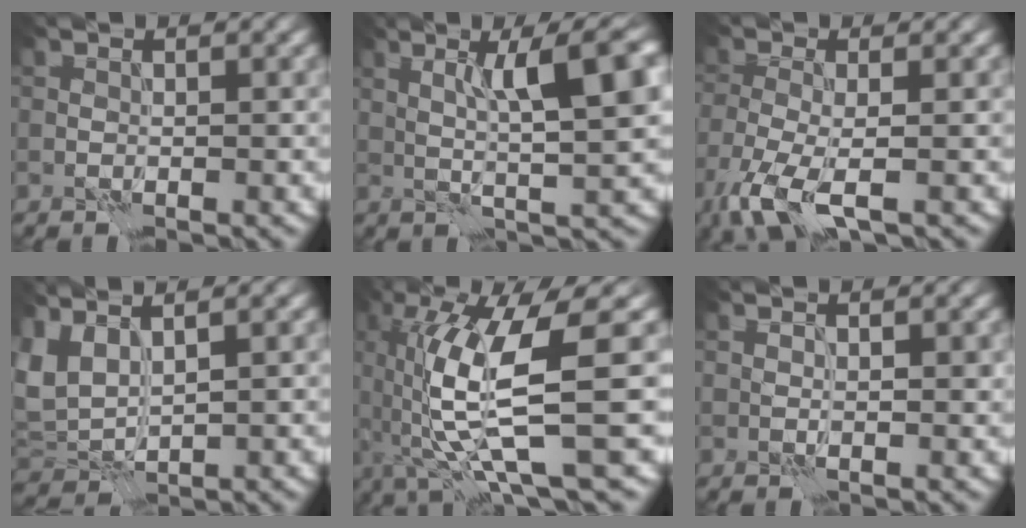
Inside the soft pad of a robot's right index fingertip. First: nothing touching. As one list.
[{"total": 7.8, "force": [2.0, 1.2, 7.4], "torque": [-0.110, 0.009, 0.034]}, {"total": 5.4, "force": [-3.1, 1.7, 4.1], "torque": [-0.097, -0.013, -0.070]}, {"total": 3.0, "force": [1.7, 1.3, 2.1], "torque": [-0.061, 0.005, 0.040]}, {"total": 11.6, "force": [-0.9, 2.6, 11.3], "torque": [-0.207, -0.004, -0.009]}, {"total": 0.9, "force": [0.3, 0.3, 0.8], "torque": [-0.012, 0.000, 0.005]}]